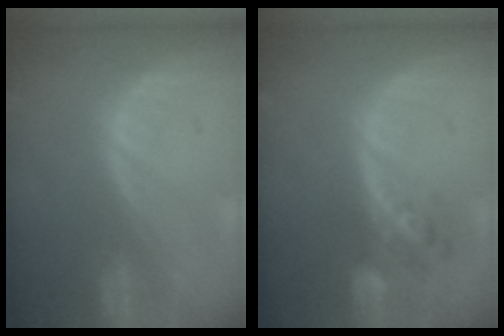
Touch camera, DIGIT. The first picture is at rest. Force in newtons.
{"total": 5.7, "press": 5.0, "slide": 2.8}